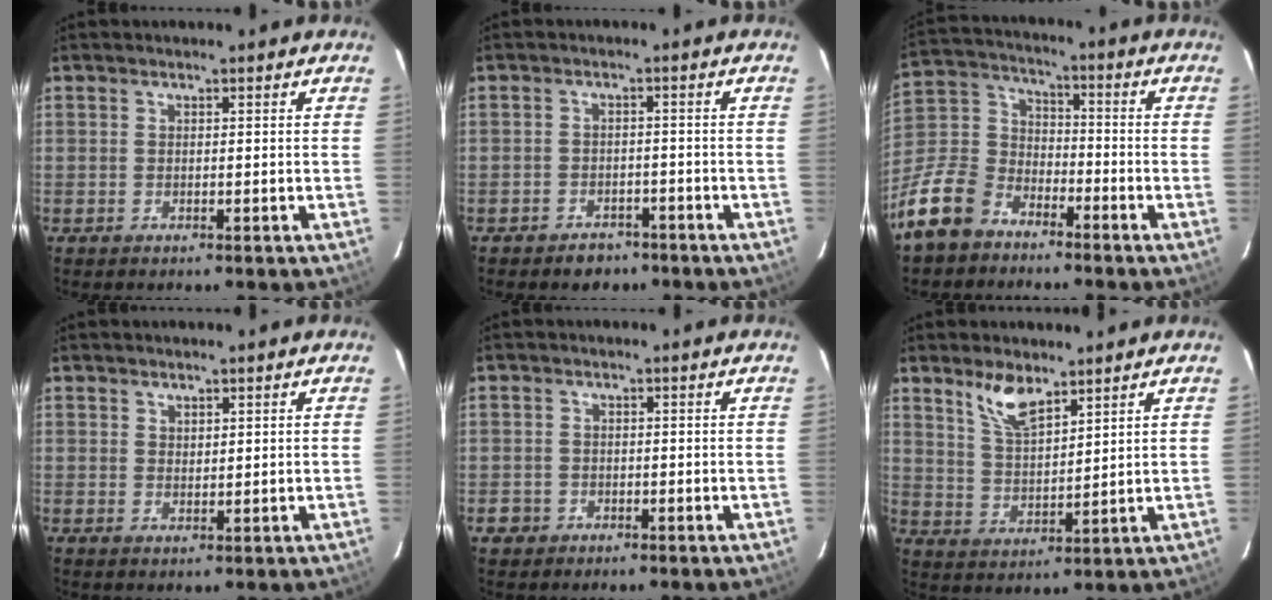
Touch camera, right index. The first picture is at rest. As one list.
[{"total": 4.9, "force": [-3.6, 3.2, 0.8], "torque": [-0.028, 0.014, -0.045]}, {"total": 16.0, "force": [-10.7, 10.2, 6.2], "torque": [-0.174, 0.035, -0.198]}, {"total": 1.4, "force": [1.1, 0.8, 0.4], "torque": [-0.002, 0.002, 0.020]}, {"total": 2.8, "force": [-1.0, 2.5, 0.3], "torque": [-0.012, 0.007, -0.013]}, {"total": 7.3, "force": [5.3, 2.6, 4.4], "torque": [-0.082, 0.004, 0.109]}]